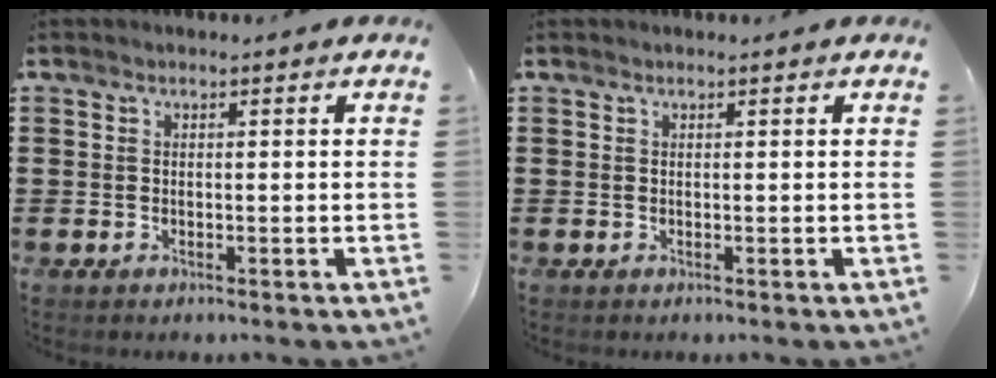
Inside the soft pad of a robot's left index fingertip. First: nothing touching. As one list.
[{"total": 0.0}]